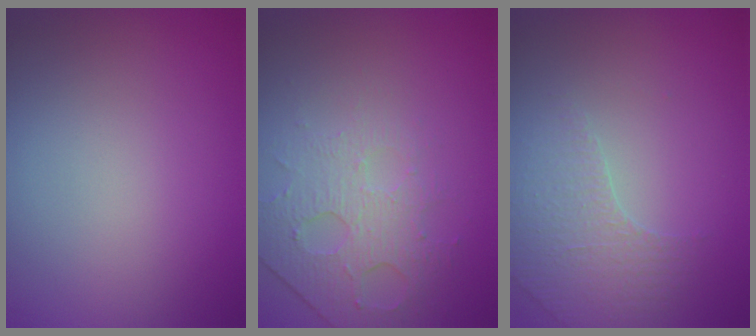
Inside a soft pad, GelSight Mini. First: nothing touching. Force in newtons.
{"total": 4.5, "press": 2.9, "slide": 3.5}
{"total": 1.8, "press": 1.6, "slide": 0.8}